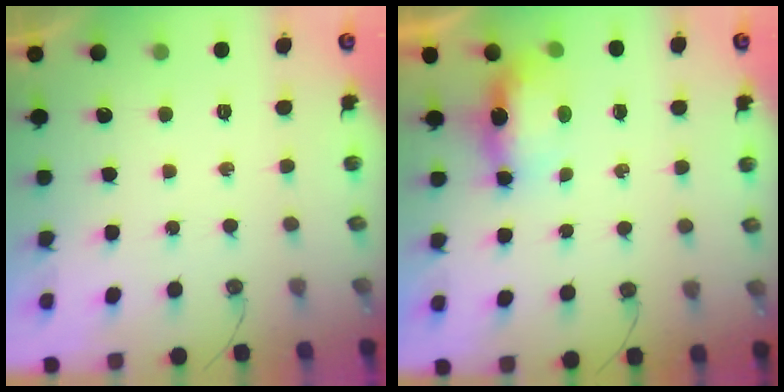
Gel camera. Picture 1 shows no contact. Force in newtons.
{"total": 15.3, "press": 8.5, "slide": 12.7}